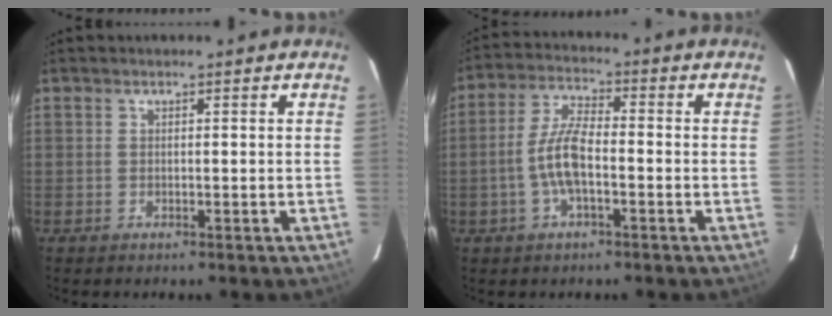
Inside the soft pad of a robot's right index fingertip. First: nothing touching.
{"total": 7.7, "force": [-2.1, 2.5, 7.0], "torque": [-0.145, 0.009, -0.042]}